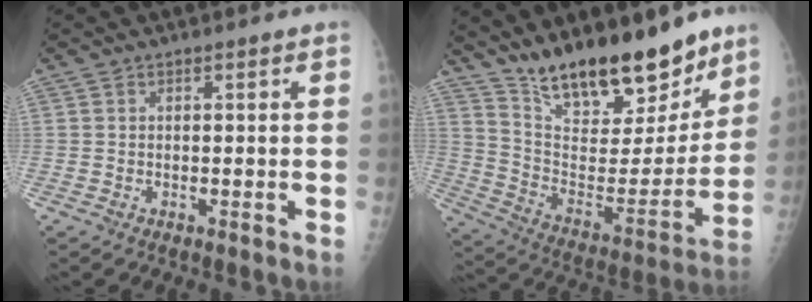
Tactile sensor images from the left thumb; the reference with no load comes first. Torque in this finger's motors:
{"motor_torque": [0.31, 0.25, 1.39, -1.38, 0.08]}